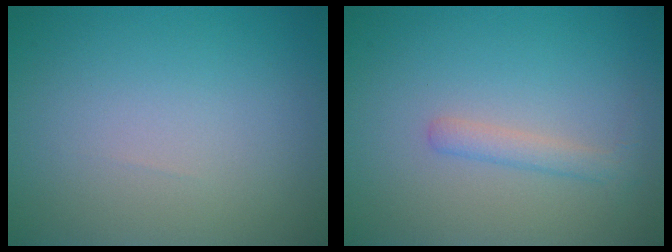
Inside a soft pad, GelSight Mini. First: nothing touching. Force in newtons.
{"total": 1.6, "press": 1.6, "slide": 0.0}